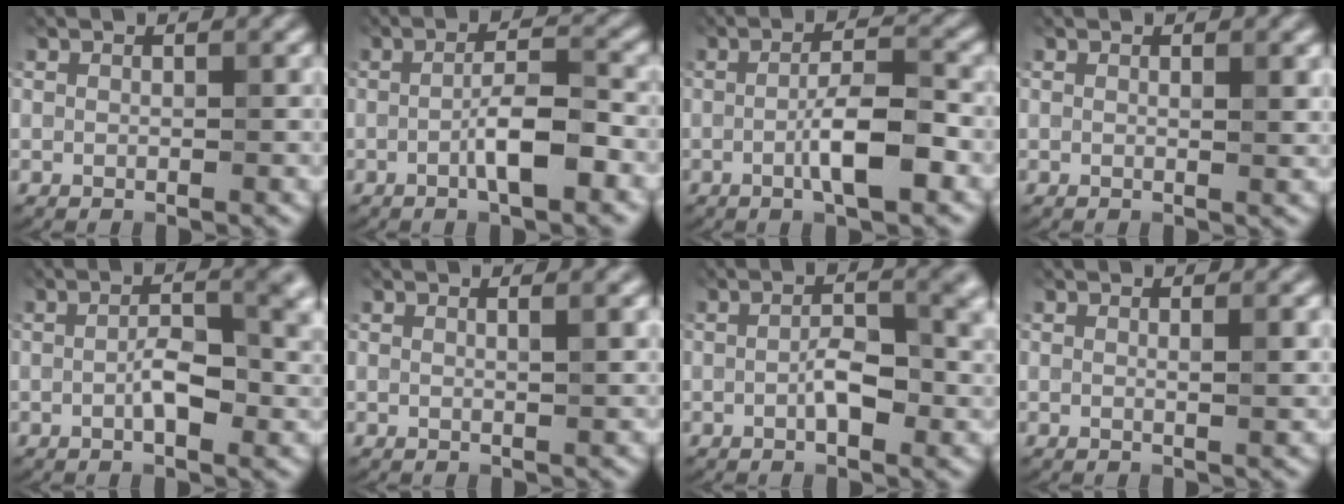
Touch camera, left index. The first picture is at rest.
{"total": 4.1, "force": [-1.4, 0.5, 3.8], "torque": [-0.072, 0.013, -0.029]}
{"total": 4.6, "force": [-1.4, 0.7, 4.3], "torque": [-0.079, 0.010, -0.028]}
{"total": 1.2, "force": [0.5, 0.3, 1.1], "torque": [-0.017, 0.001, 0.010]}
{"total": 4.5, "force": [-0.6, 1.4, 4.2], "torque": [-0.082, 0.004, -0.012]}
{"total": 1.4, "force": [0.7, 0.0, 1.3], "torque": [-0.021, 0.007, 0.009]}
{"total": 3.9, "force": [-0.6, 1.3, 3.6], "torque": [-0.070, 0.004, -0.011]}
{"total": 1.2, "force": [0.4, 0.0, 1.1], "torque": [-0.021, 0.001, 0.006]}